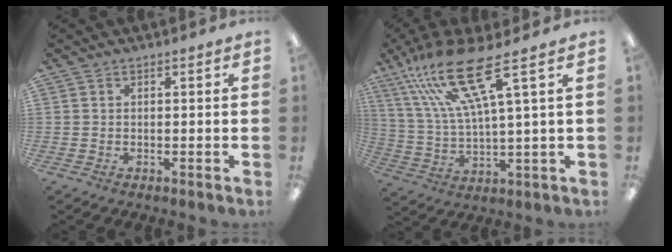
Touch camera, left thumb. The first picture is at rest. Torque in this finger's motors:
{"motor_torque": [0.52, 0.49, 1.69, -1.08, 0.17]}